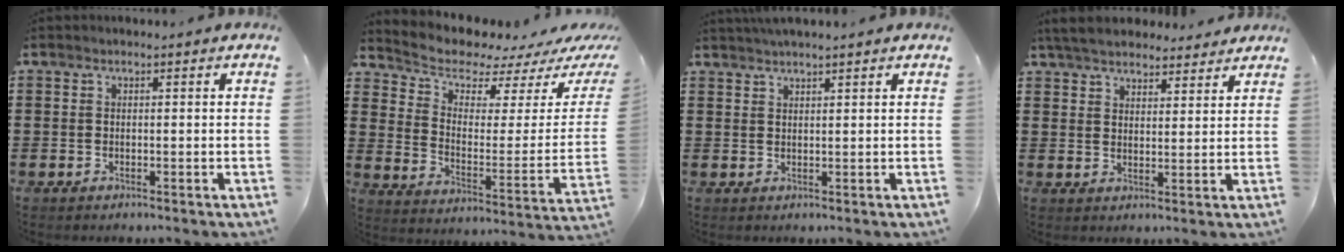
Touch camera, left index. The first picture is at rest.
{"total": 5.6, "force": [5.2, 1.8, 0.8], "torque": [-0.055, -0.045, 0.088]}
{"total": 1.7, "force": [1.6, -0.2, 0.4], "torque": [-0.010, 0.002, 0.032]}
{"total": 5.3, "force": [5.0, 1.2, 1.5], "torque": [-0.045, -0.012, 0.092]}